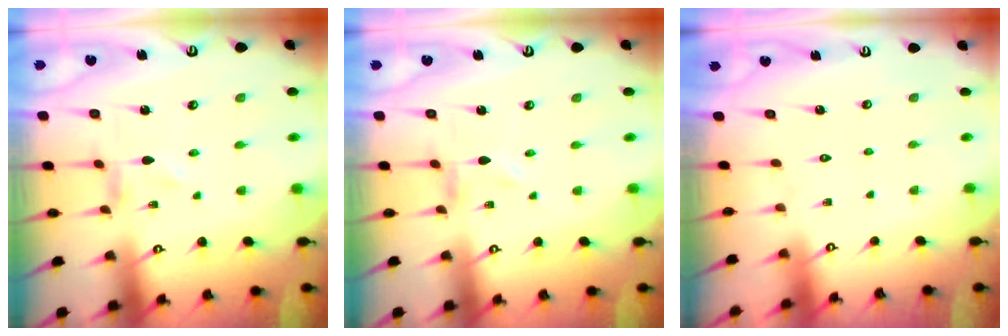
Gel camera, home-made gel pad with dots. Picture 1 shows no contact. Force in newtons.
{"total": 0.0}
{"total": 1.6, "press": 1.6, "slide": 0.1}